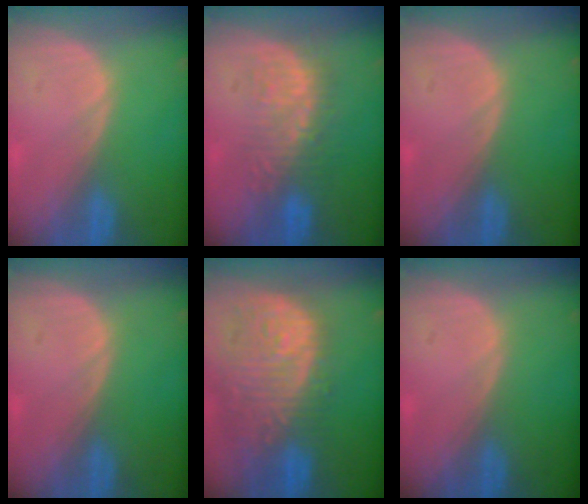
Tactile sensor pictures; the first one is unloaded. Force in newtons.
{"total": 6.8, "press": 6.7, "slide": 1.4}
{"total": 0.0}
{"total": 0.0}
{"total": 13.4, "press": 11.3, "slide": 7.3}
{"total": 0.0}